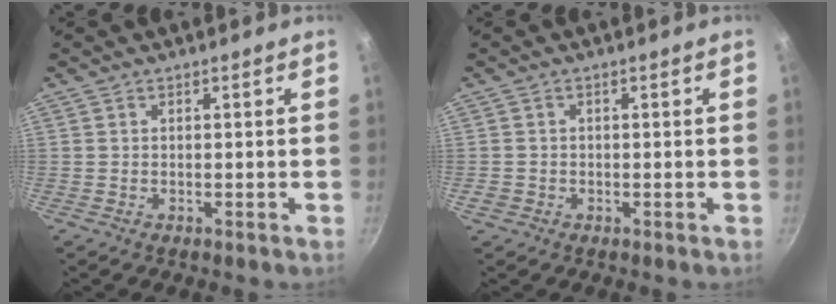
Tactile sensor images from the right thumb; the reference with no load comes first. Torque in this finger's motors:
{"motor_torque": [0.29, -0.39, 0.24, 0.11, -0.01]}